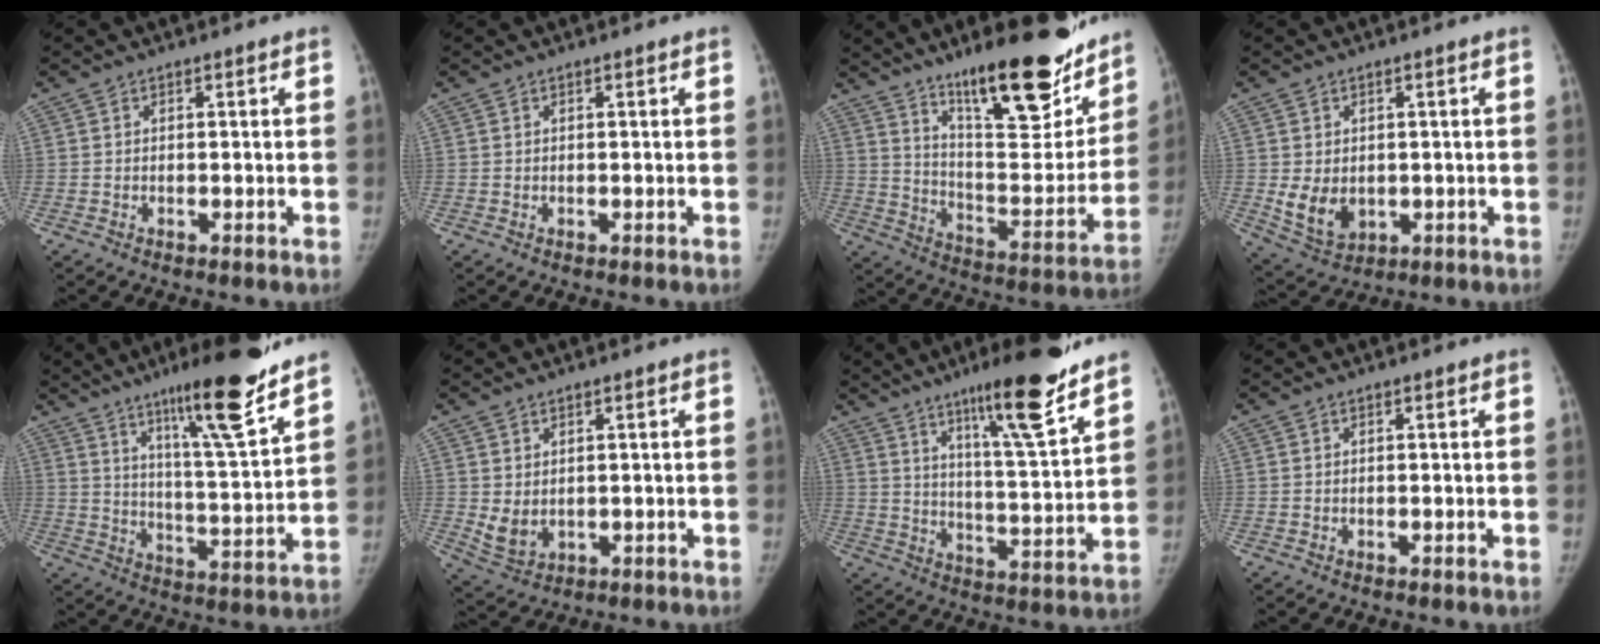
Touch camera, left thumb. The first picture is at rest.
{"total": 0.0}
{"total": 25.6, "force": [17.8, 7.4, 16.8], "torque": [-0.203, -0.103, 0.280]}
{"total": 7.0, "force": [-0.4, 5.3, 4.6], "torque": [-0.067, -0.014, 0.013]}
{"total": 18.4, "force": [12.7, 1.6, 13.2], "torque": [-0.183, -0.077, 0.201]}
{"total": 5.0, "force": [0.7, 3.4, 3.6], "torque": [-0.059, -0.012, 0.029]}
{"total": 17.5, "force": [12.0, 1.7, 12.6], "torque": [-0.175, -0.075, 0.189]}
{"total": 0.0}